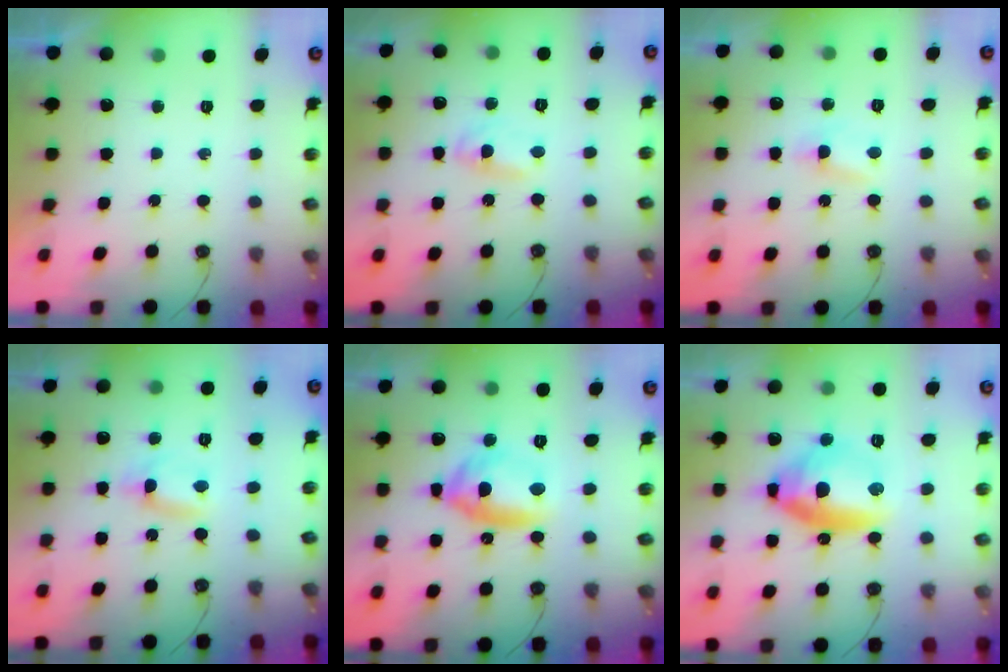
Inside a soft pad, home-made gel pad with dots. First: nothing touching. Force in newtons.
{"total": 2.3, "press": 2.3, "slide": 0.2}
{"total": 4.5, "press": 4.5, "slide": 0.4}
{"total": 1.1, "press": 1.1, "slide": 0.1}
{"total": 11.2, "press": 11.1, "slide": 1.4}
{"total": 16.6, "press": 15.4, "slide": 6.0}